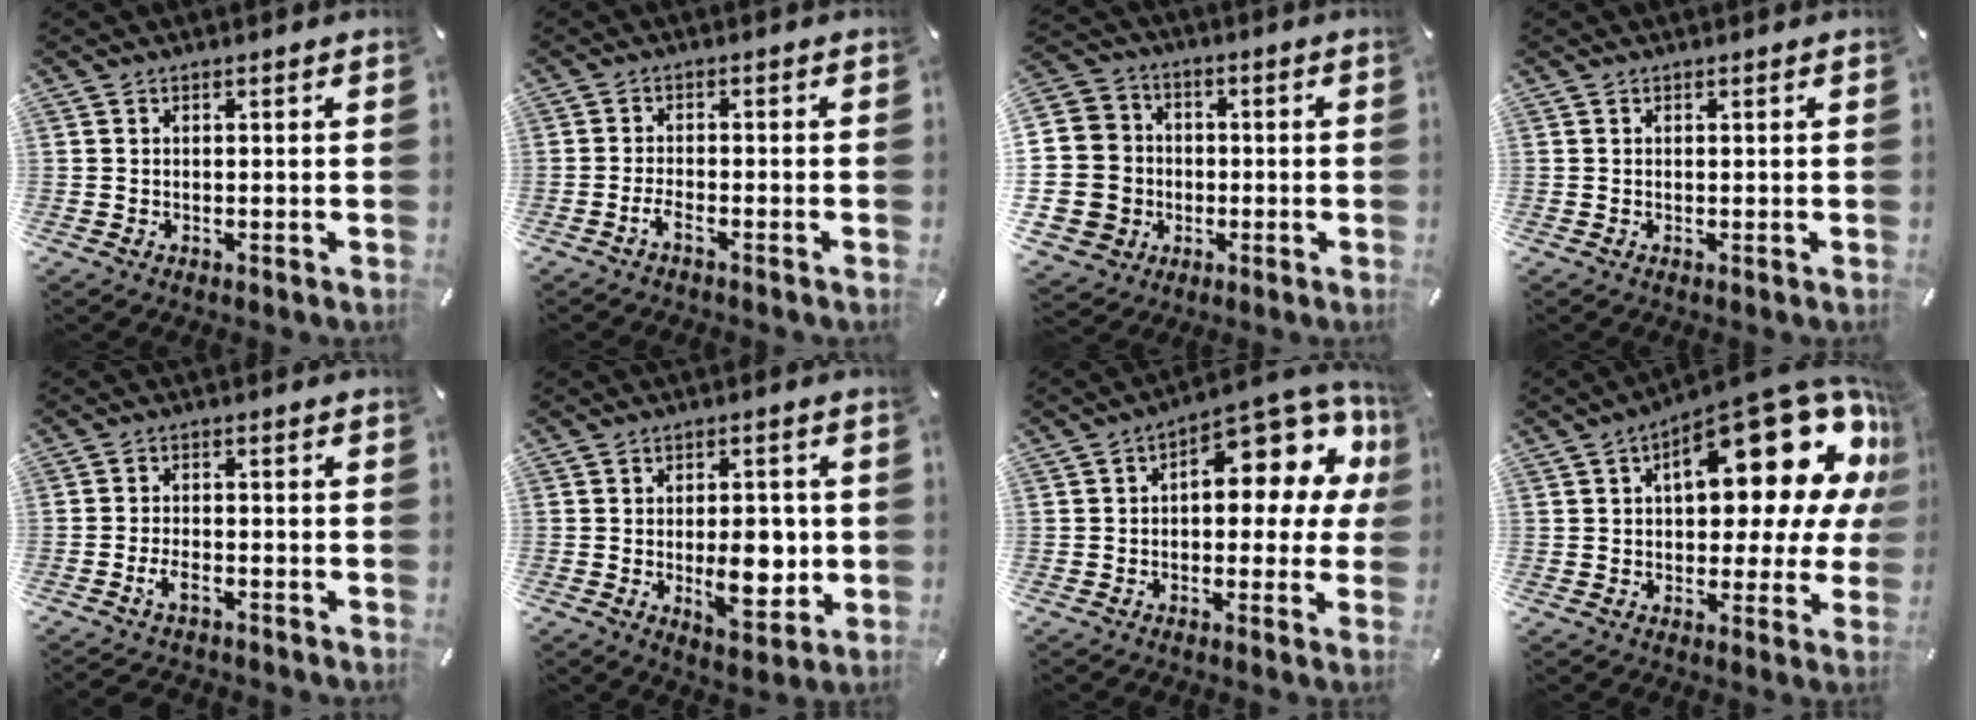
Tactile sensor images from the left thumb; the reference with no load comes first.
{"total": 2.6, "force": [-2.0, 0.6, 1.6], "torque": [-0.034, 0.005, -0.038]}
{"total": 14.2, "force": [-2.5, 13.4, 3.9], "torque": [-0.099, 0.020, -0.040]}
{"total": 0.0}
{"total": 4.2, "force": [-3.0, 1.8, 2.3], "torque": [-0.050, 0.012, -0.058]}
{"total": 10.9, "force": [-1.2, 5.9, 9.1], "torque": [-0.127, -0.010, -0.019]}
{"total": 13.8, "force": [6.2, 6.8, 10.2], "torque": [-0.123, -0.059, 0.102]}
{"total": 24.0, "force": [9.8, 10.6, 19.2], "torque": [-0.241, -0.073, 0.160]}